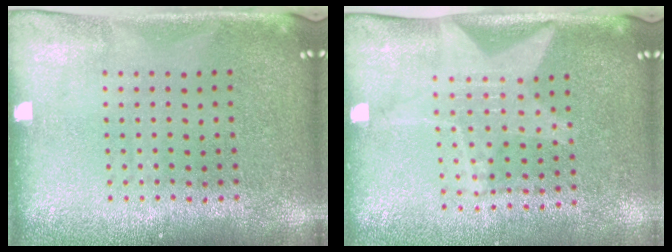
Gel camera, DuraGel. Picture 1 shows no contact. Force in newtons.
{"total": 1.8, "press": 1.5, "slide": 1.0}